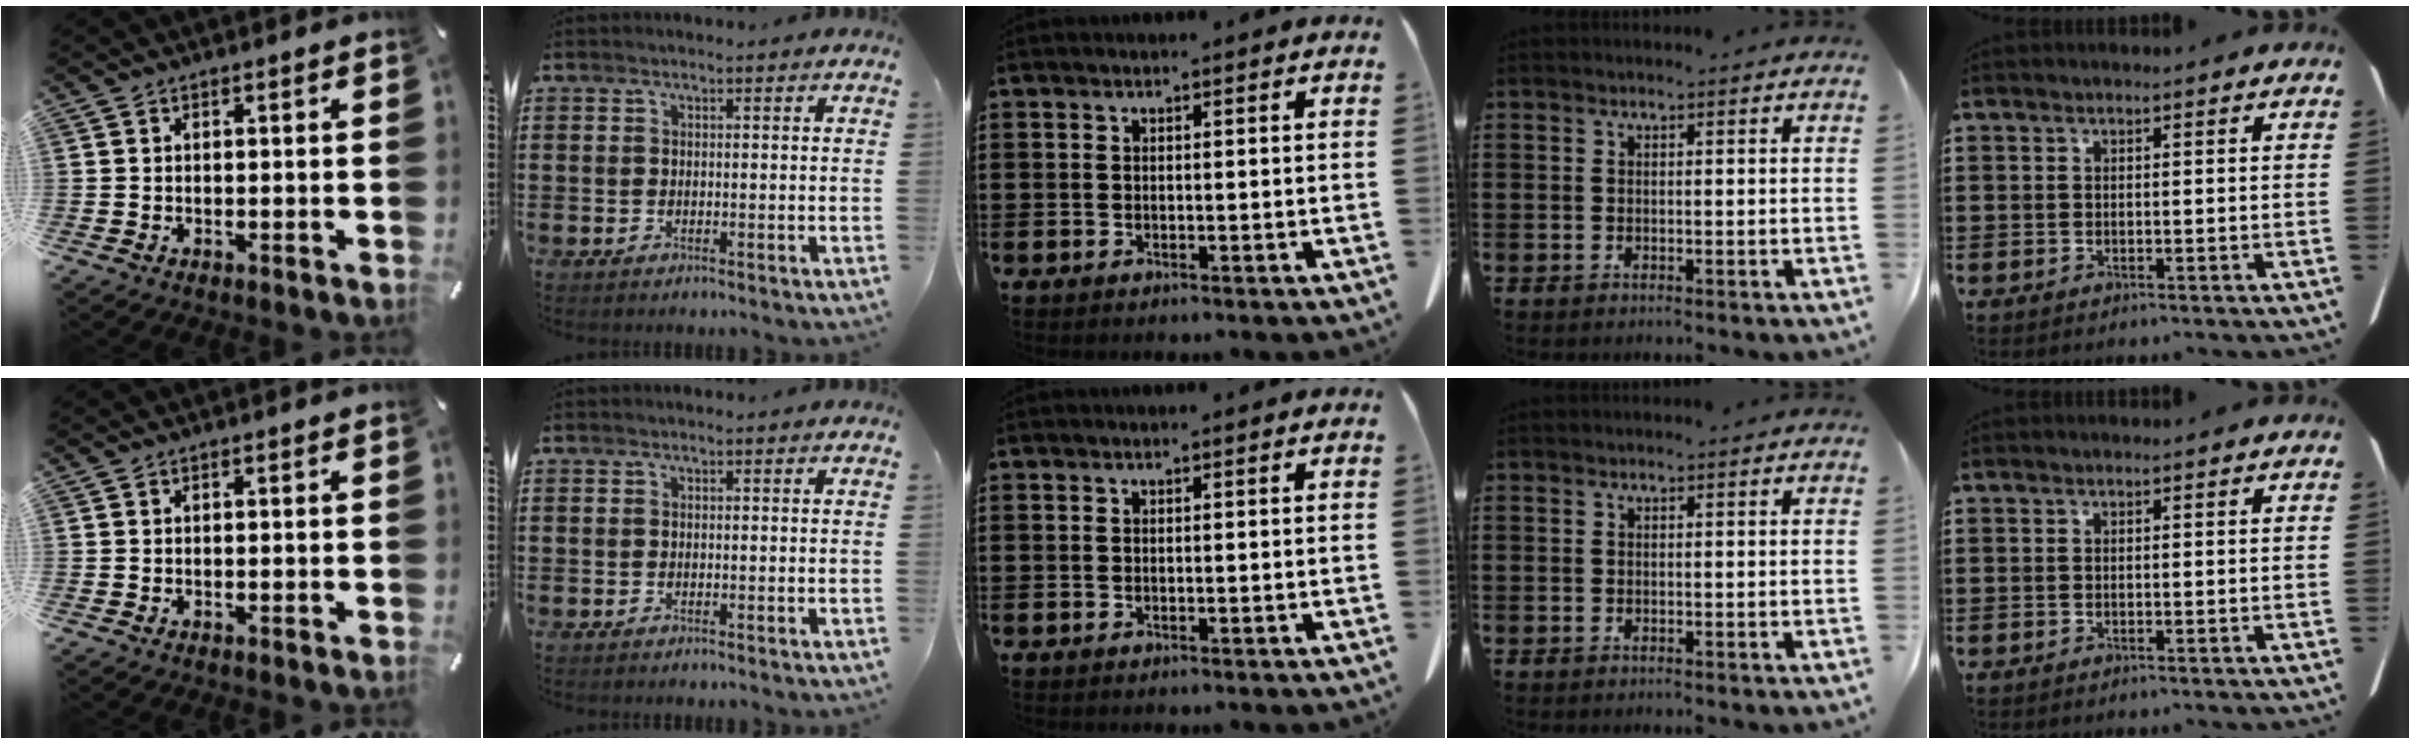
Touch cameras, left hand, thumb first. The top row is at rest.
{}